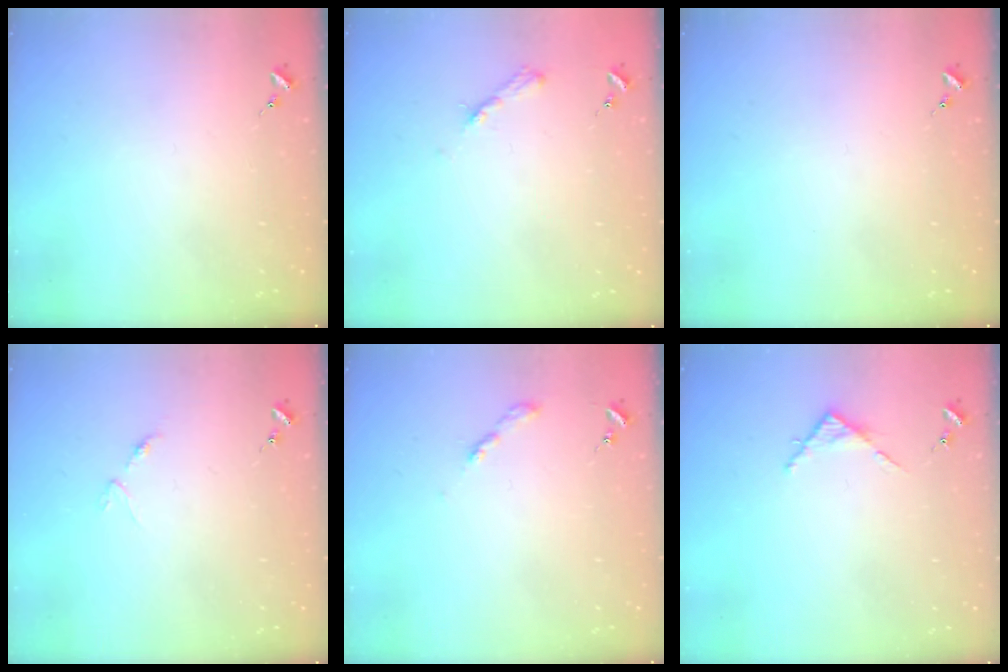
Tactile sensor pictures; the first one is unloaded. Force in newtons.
{"total": 5.0, "press": 5.0, "slide": 0.6}
{"total": 0.0}
{"total": 3.4, "press": 3.3, "slide": 0.5}
{"total": 2.6, "press": 2.6, "slide": 0.3}
{"total": 3.8, "press": 3.8, "slide": 0.3}